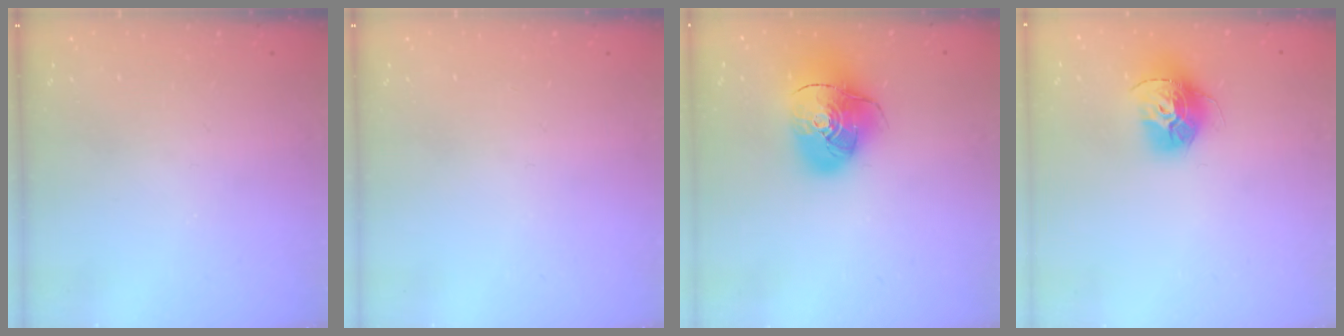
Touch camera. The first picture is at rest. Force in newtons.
{"total": 0.0}
{"total": 15.6, "press": 15.4, "slide": 2.4}
{"total": 13.9, "press": 13.8, "slide": 1.4}